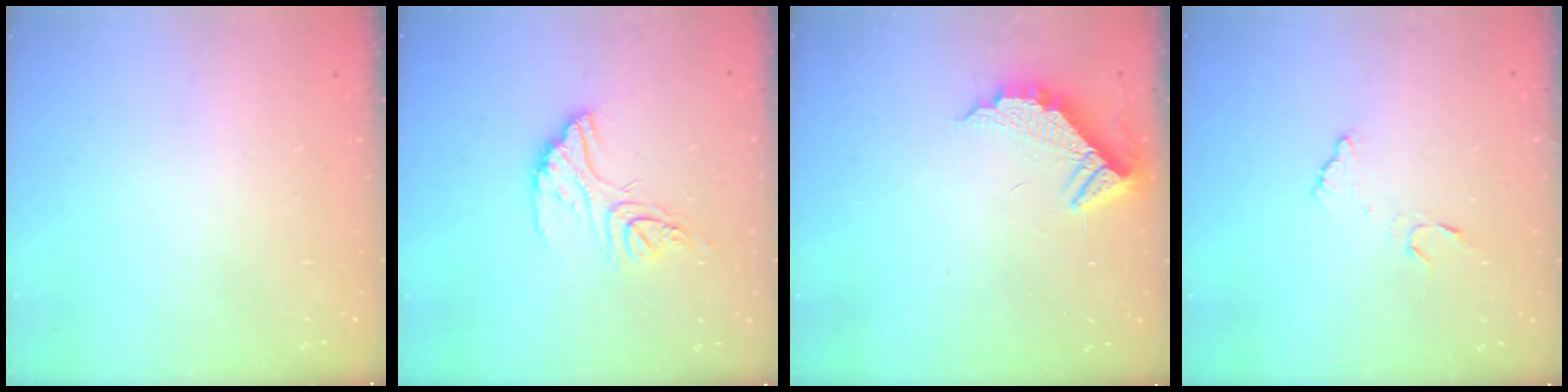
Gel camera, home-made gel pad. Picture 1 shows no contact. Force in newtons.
{"total": 13.2, "press": 13.1, "slide": 1.1}
{"total": 10.1, "press": 10.1, "slide": 0.5}
{"total": 8.3, "press": 8.3, "slide": 0.6}